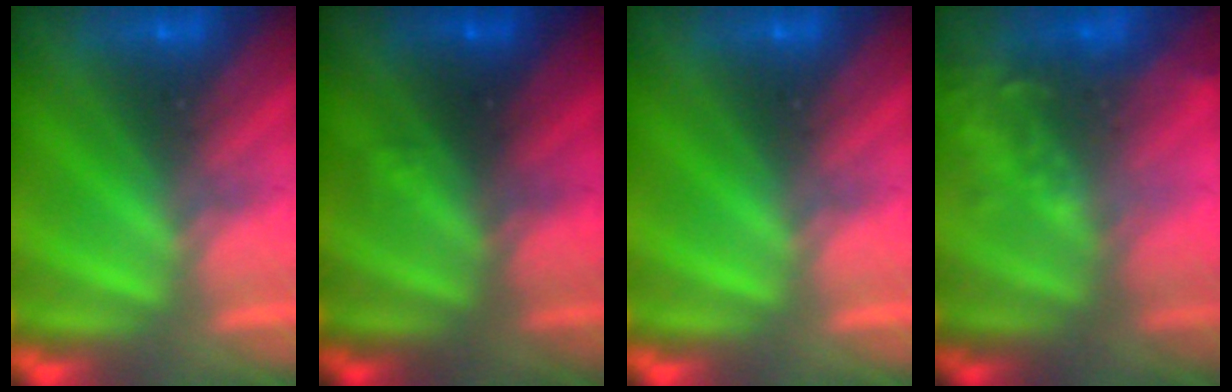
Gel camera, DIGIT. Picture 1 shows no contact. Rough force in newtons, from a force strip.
{"total": 1.6}
{"total": 0.0}
{"total": 2.1}